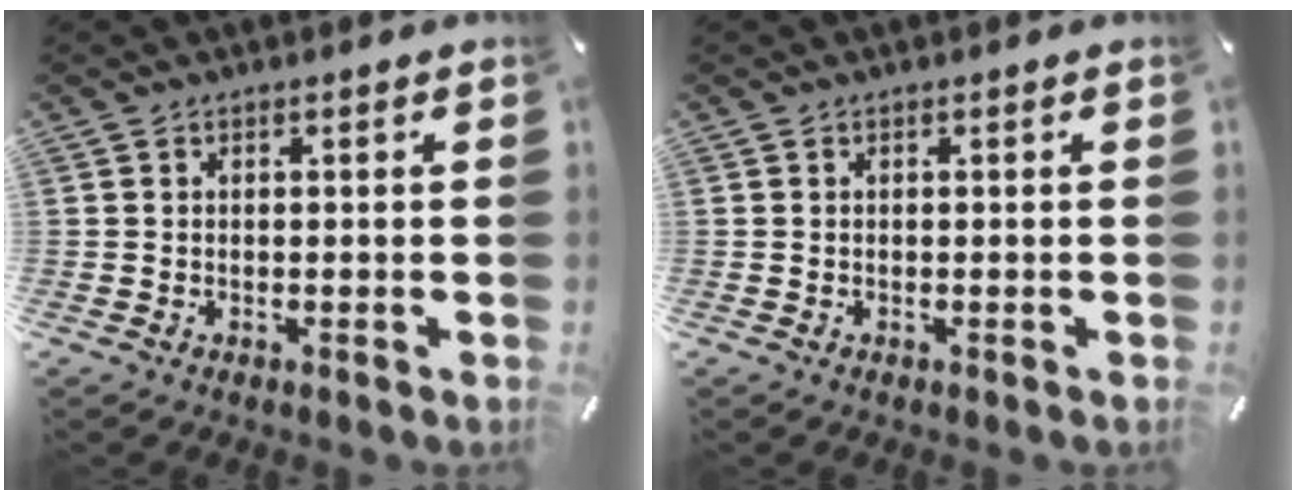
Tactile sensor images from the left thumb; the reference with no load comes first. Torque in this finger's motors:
{"motor_torque": [0.01, 0.01, -0.02, 0.02, 0.00]}